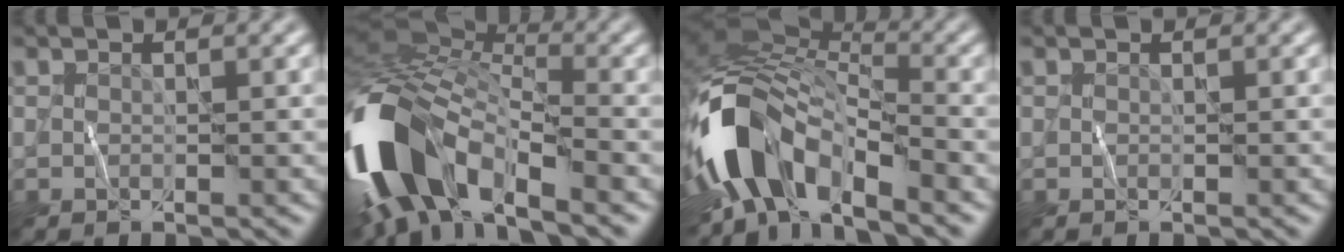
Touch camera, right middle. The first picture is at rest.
{"total": 12.4, "force": [-5.5, 5.9, 9.4], "torque": [-0.186, -0.006, -0.109]}
{"total": 10.0, "force": [-4.6, 5.4, 7.1], "torque": [-0.128, 0.005, -0.095]}
{"total": 0.0}